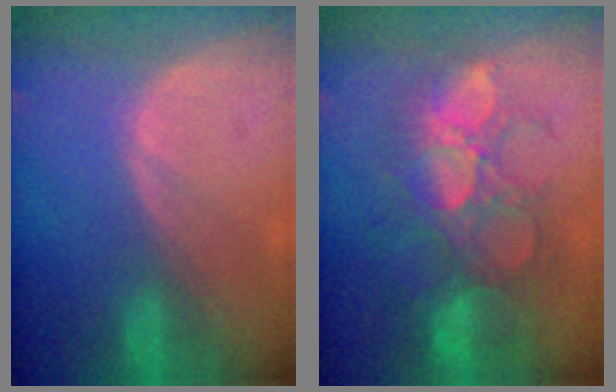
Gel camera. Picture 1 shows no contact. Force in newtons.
{"total": 10.8, "press": 9.9, "slide": 4.4}